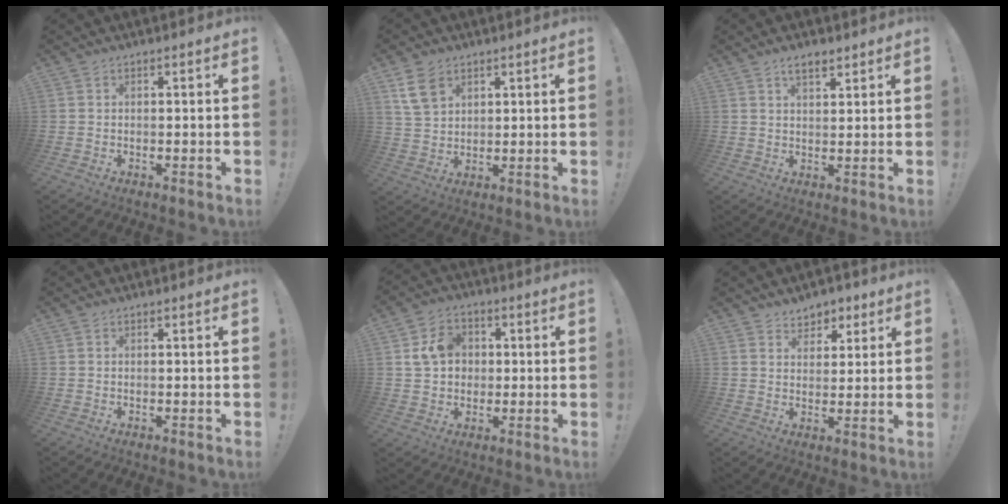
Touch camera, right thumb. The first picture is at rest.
{"total": 8.1, "force": [4.8, 5.5, 3.5], "torque": [-0.049, -0.012, 0.094]}
{"total": 4.4, "force": [3.1, 2.0, 2.5], "torque": [-0.036, -0.014, 0.054]}
{"total": 0.0}
{"total": 10.3, "force": [2.1, 8.8, 5.0], "torque": [-0.087, 0.015, 0.049]}
{"total": 6.1, "force": [4.0, 4.5, 0.7], "torque": [-0.001, -0.030, 0.076]}